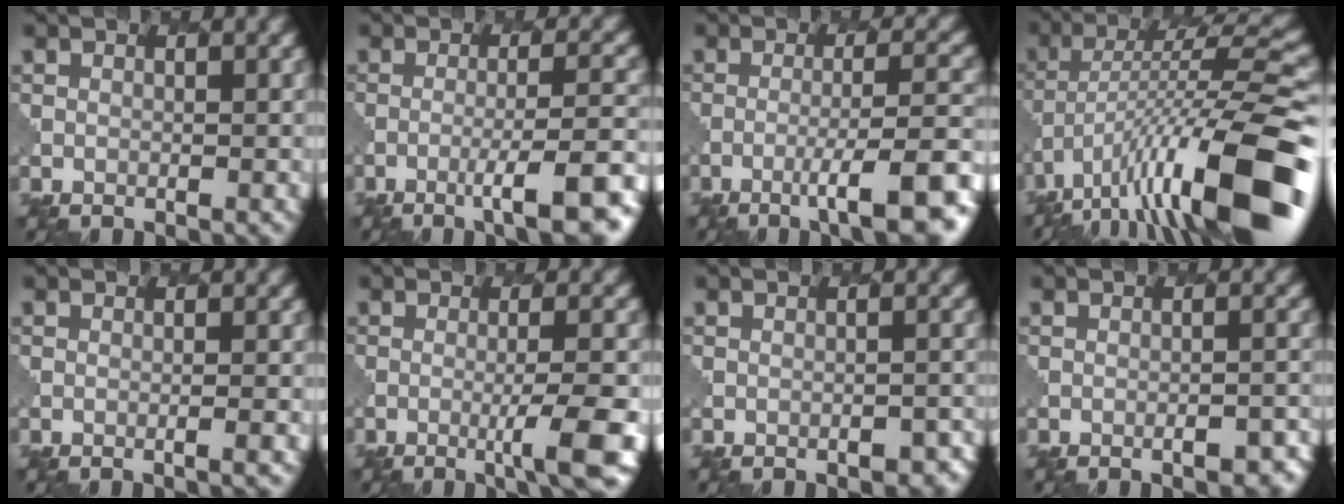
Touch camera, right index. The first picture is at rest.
{"total": 7.8, "force": [-4.0, 1.5, 6.5], "torque": [-0.086, 0.002, -0.055]}
{"total": 8.8, "force": [-4.7, 1.7, 7.2], "torque": [-0.098, 0.004, -0.065]}
{"total": 13.8, "force": [-6.6, 3.7, 11.6], "torque": [-0.191, 0.014, -0.103]}
{"total": 1.3, "force": [-0.3, 0.3, 1.2], "torque": [-0.009, 0.001, -0.009]}
{"total": 4.5, "force": [-1.4, 0.5, 4.3], "torque": [-0.060, 0.002, -0.026]}
{"total": 2.8, "force": [-2.0, 1.0, 1.6], "torque": [-0.024, 0.010, -0.015]}
{"total": 3.4, "force": [-2.2, 1.1, 2.3], "torque": [-0.029, 0.009, -0.020]}